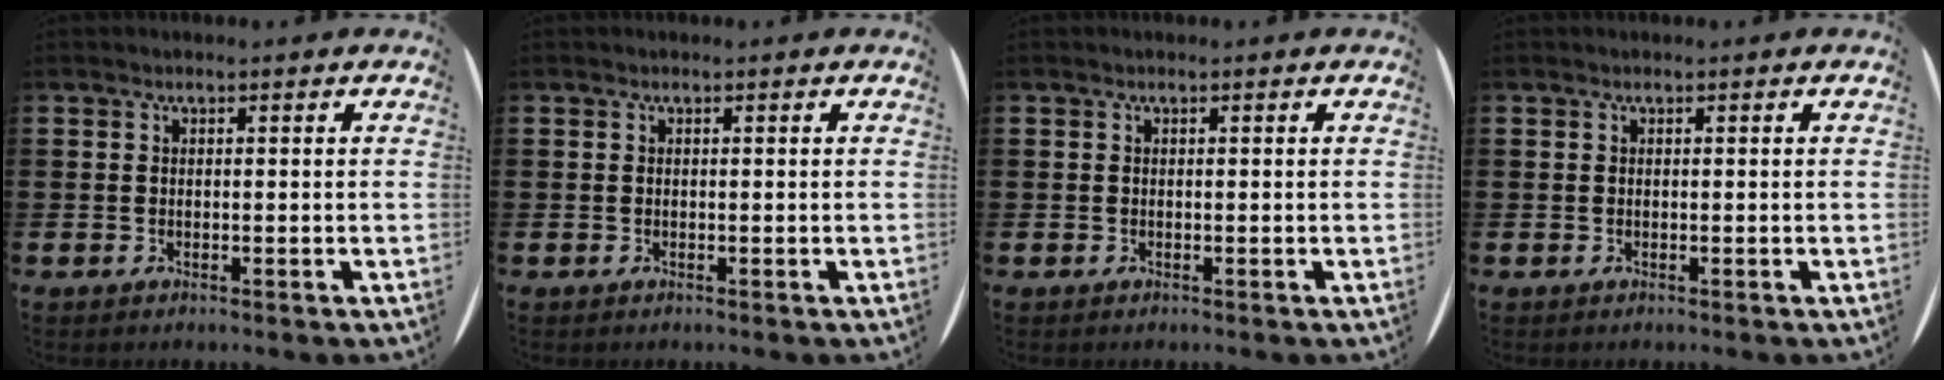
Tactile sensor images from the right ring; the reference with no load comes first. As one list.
[{"total": 0.0}, {"total": 0.0}, {"total": 0.0}]